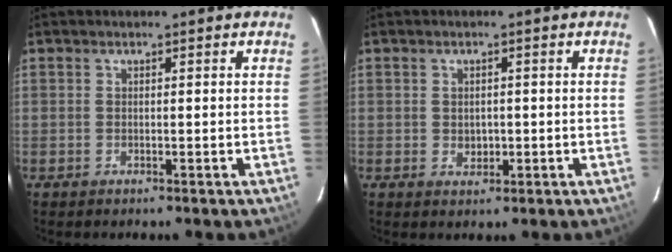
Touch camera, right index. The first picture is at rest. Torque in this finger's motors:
{"motor_torque": [0.02, 0.04, 0.04, 0.00]}